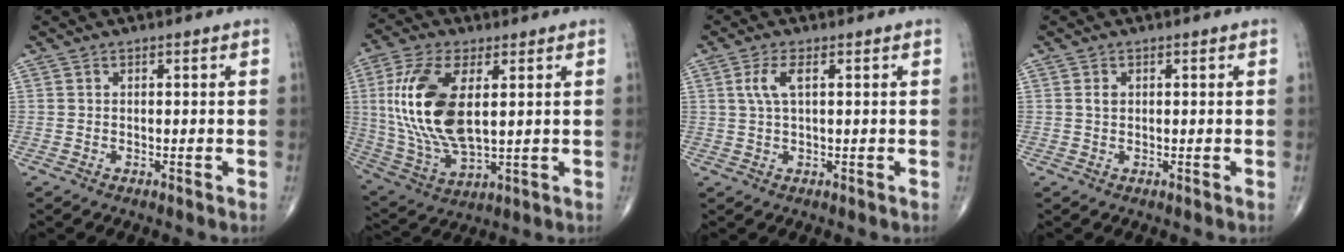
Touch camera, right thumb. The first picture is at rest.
{"total": 18.2, "force": [3.0, 8.6, 15.7], "torque": [-0.336, -0.013, 0.065]}
{"total": 3.8, "force": [1.1, 1.2, 3.4], "torque": [-0.085, 0.007, 0.024]}
{"total": 1.1, "force": [0.3, 0.8, 0.8], "torque": [-0.013, 0.003, 0.006]}